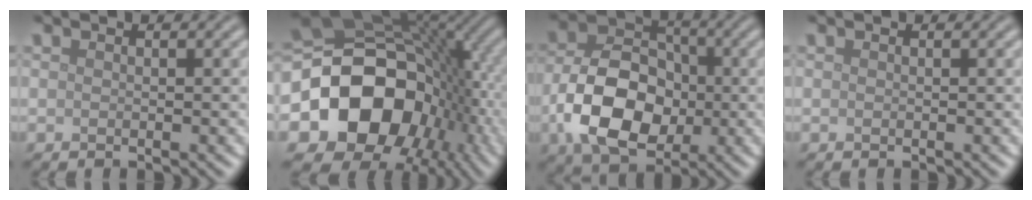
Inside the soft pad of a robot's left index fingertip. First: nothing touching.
{"total": 17.4, "force": [-2.9, 13.5, 10.5], "torque": [-0.184, -0.018, -0.044]}
{"total": 9.5, "force": [-1.9, 6.6, 6.5], "torque": [-0.121, 0.001, -0.039]}
{"total": 0.0}